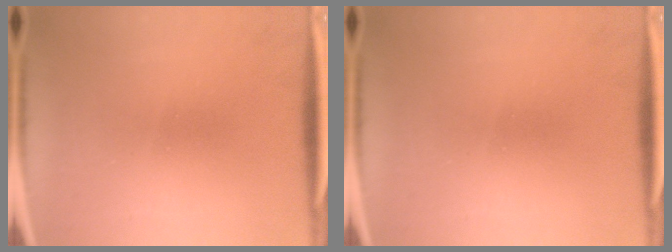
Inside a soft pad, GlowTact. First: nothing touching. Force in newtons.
{"total": 0.0}